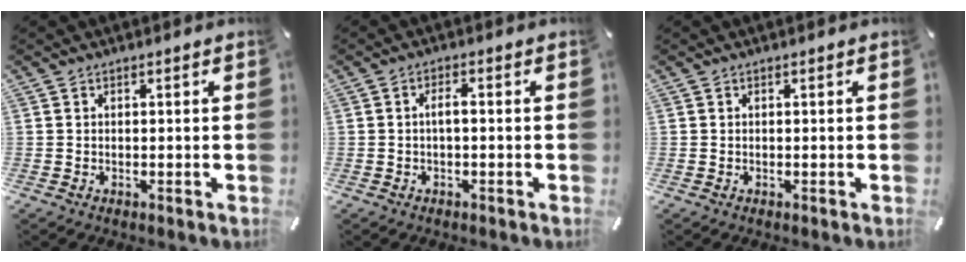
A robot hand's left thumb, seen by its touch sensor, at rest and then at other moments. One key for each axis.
{"total": 2.6, "fx": -0.3, "fy": 0.8, "fz": 2.4, "tx": -0.044, "ty": 0.007, "tz": -0.008}
{"total": 0.0}